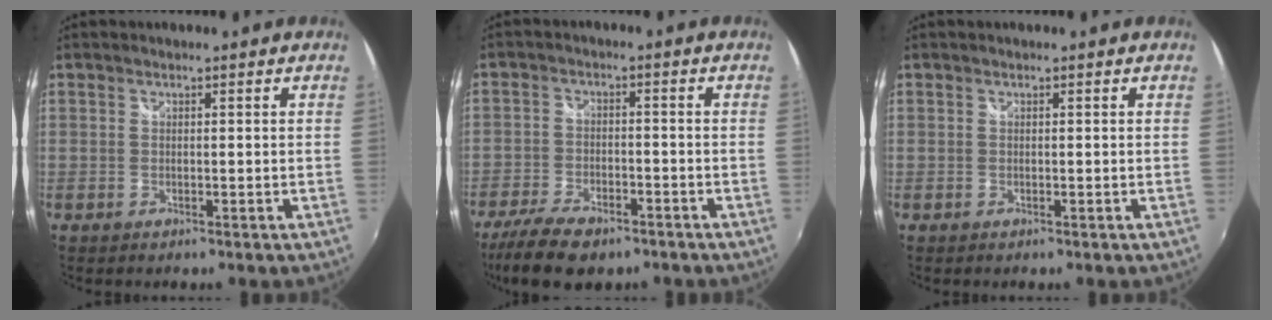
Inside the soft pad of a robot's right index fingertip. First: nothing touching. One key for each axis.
{"total": 12.2, "fx": -9.0, "fy": 4.9, "fz": 6.6, "tx": -0.160, "ty": -0.027, "tz": -0.157}
{"total": 0.0}